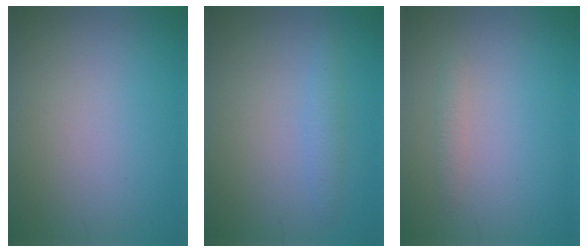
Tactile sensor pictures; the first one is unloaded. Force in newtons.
{"total": 1.5, "press": 1.5, "slide": 0.1}
{"total": 0.8, "press": 0.8, "slide": 0.0}